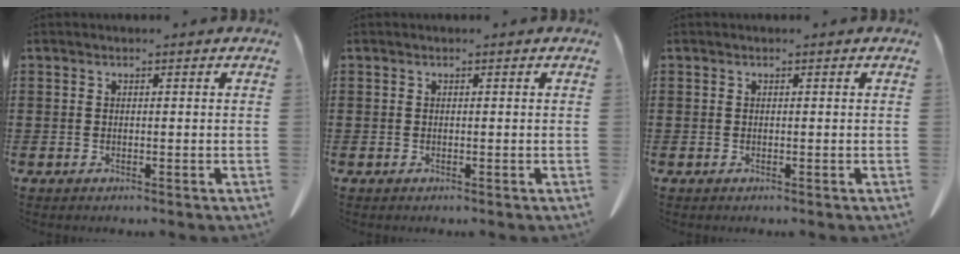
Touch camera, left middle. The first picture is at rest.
{"total": 0.0}
{"total": 0.0}